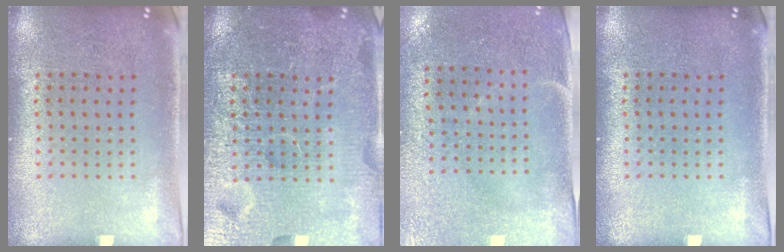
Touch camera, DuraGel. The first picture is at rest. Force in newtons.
{"total": 6.9, "press": 6.9, "slide": 0.9}
{"total": 2.9, "press": 2.4, "slide": 1.6}
{"total": 0.0}